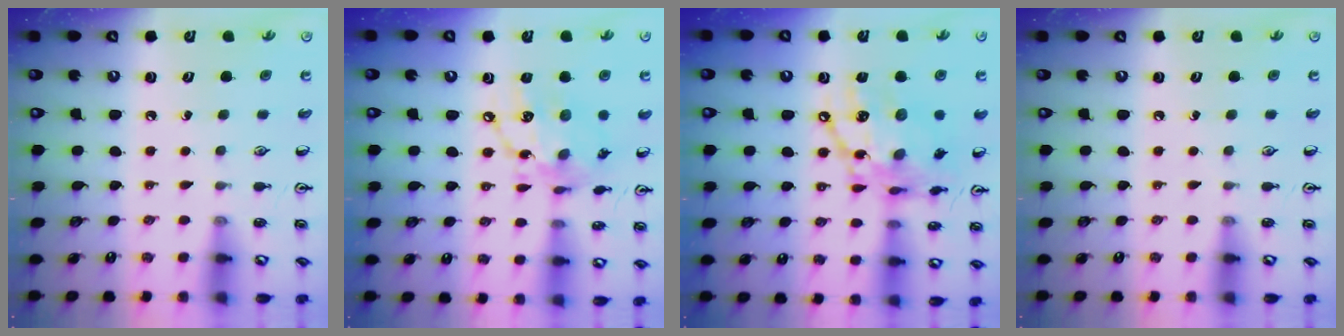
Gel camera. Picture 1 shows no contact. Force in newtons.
{"total": 15.2, "press": 15.2, "slide": 0.9}
{"total": 17.7, "press": 17.6, "slide": 1.5}
{"total": 0.0}